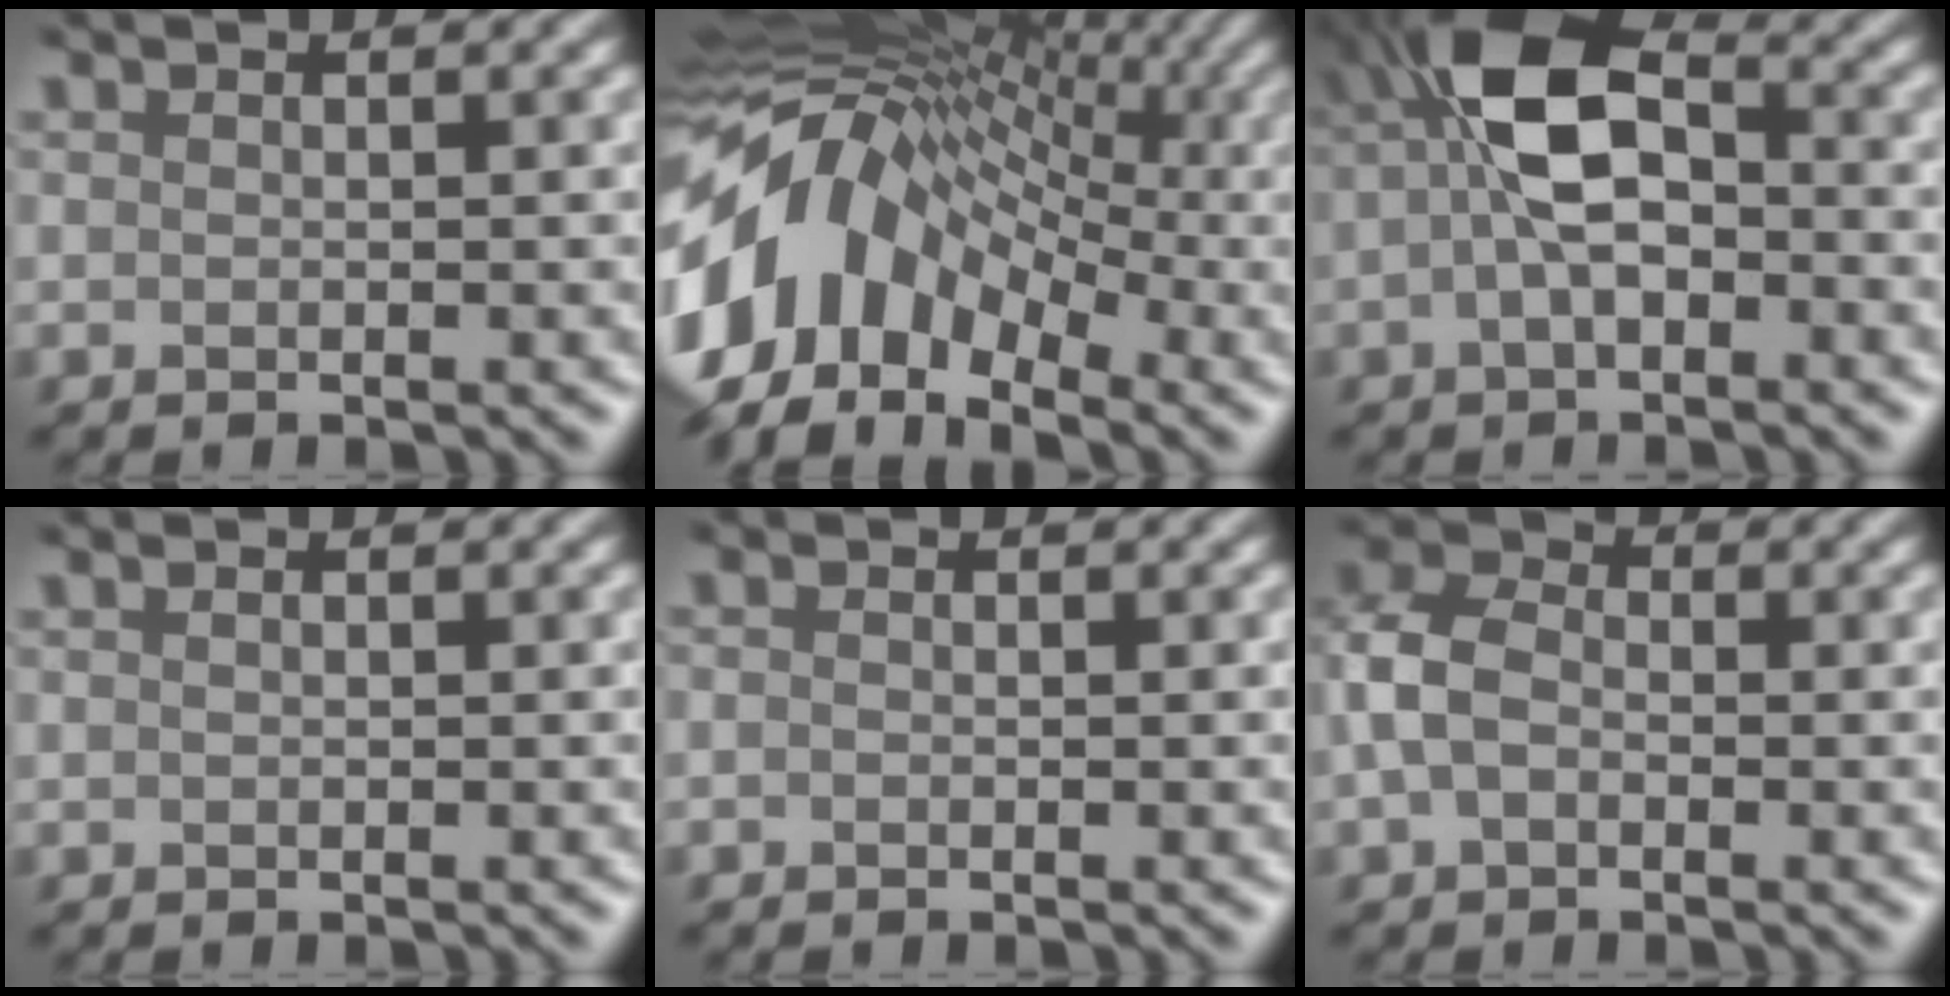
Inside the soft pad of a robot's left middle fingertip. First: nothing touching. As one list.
[{"total": 13.3, "force": [-1.5, 9.1, 9.6], "torque": [-0.212, 0.025, -0.025]}, {"total": 5.8, "force": [-0.5, 2.6, 5.1], "torque": [-0.123, 0.025, -0.011]}, {"total": 0.0}, {"total": 0.7, "force": [-0.5, -0.3, -0.4], "torque": [-0.008, 0.003, 0.000]}, {"total": 3.3, "force": [-0.7, 2.5, 1.9], "torque": [-0.070, 0.011, -0.014]}]